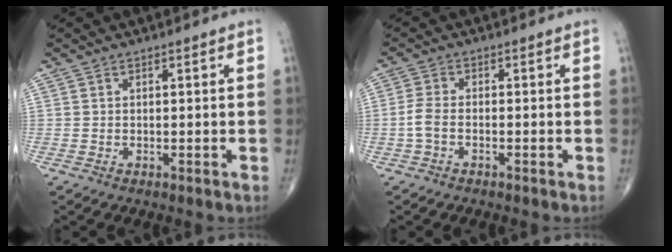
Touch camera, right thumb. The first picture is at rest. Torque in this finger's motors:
{"motor_torque": [-0.09, 0.07, 0.27, 0.05, 0.02]}